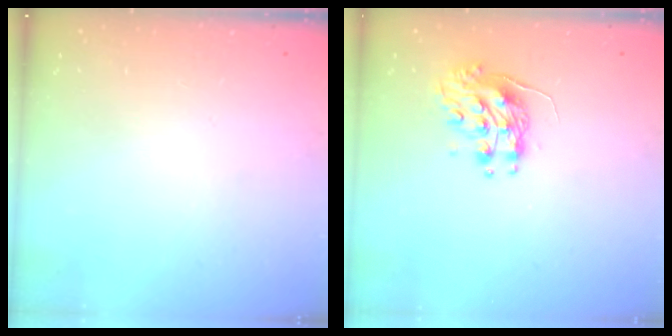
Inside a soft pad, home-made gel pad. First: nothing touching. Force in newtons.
{"total": 9.3, "press": 9.3, "slide": 0.8}